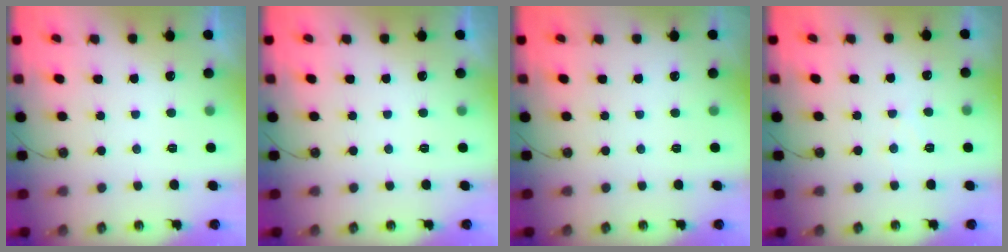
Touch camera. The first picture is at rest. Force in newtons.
{"total": 0.0}
{"total": 0.0}
{"total": 4.3, "press": 4.2, "slide": 0.7}